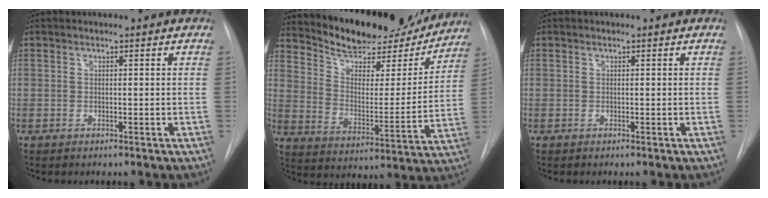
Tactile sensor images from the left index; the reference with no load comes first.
{"total": 20.3, "force": [18.6, 5.3, 6.1], "torque": [-0.094, -0.015, 0.274]}
{"total": 0.0}